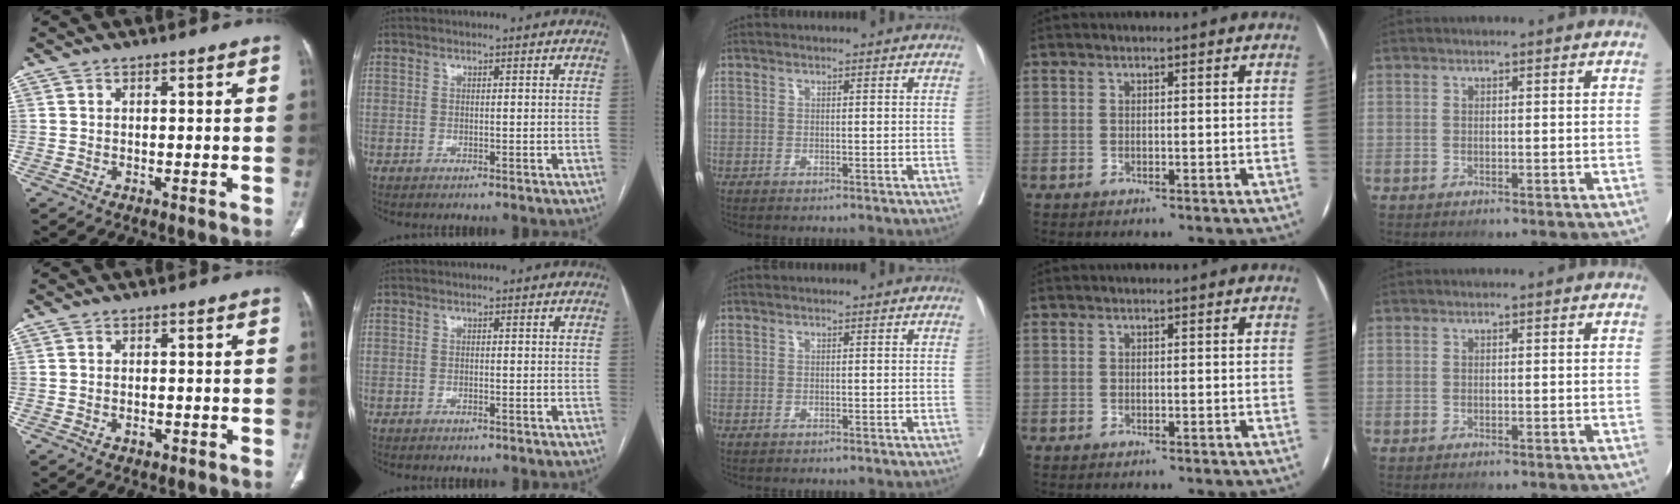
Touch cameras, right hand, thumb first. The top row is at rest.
{"thumb": {"total": 1.3, "force": [-0.5, 0.9, 0.8], "torque": [-0.013, 0.005, -0.004]}, "index": {"total": 0.7, "force": [-0.5, 0.2, 0.4], "torque": [-0.010, -0.001, -0.005]}}